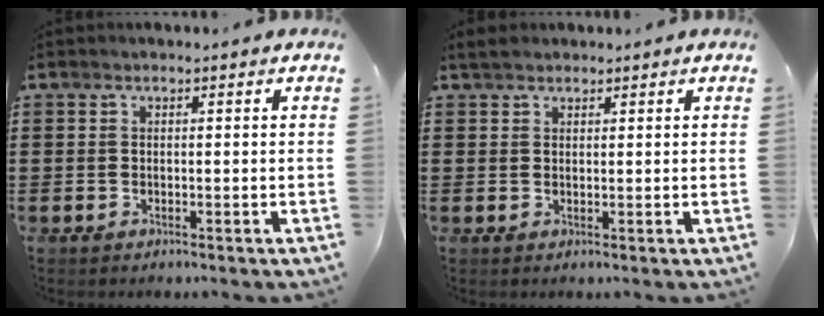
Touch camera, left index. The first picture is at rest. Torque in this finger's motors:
{"motor_torque": [0.08, 0.11, 0.10, -0.01]}